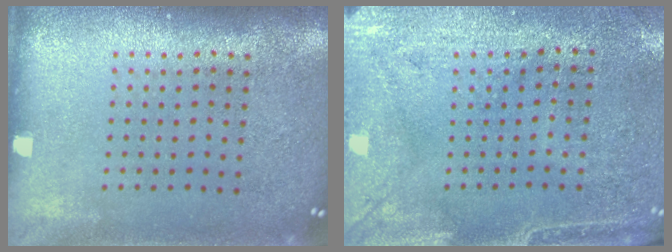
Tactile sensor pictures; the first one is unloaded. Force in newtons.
{"total": 3.0, "press": 2.4, "slide": 1.7}